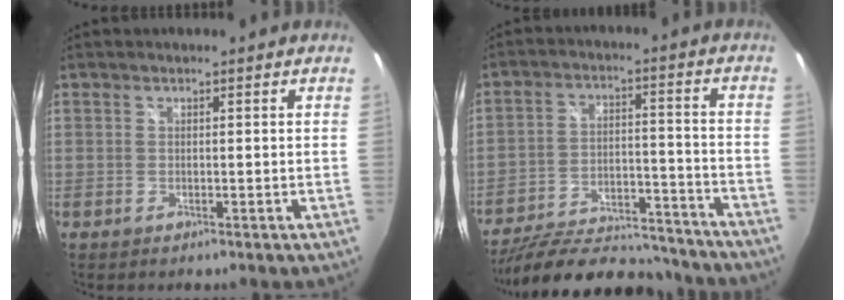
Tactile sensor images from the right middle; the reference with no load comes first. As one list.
[{"total": 24.5, "force": [-21.3, 7.2, 9.6], "torque": [-0.175, -0.001, -0.287]}]